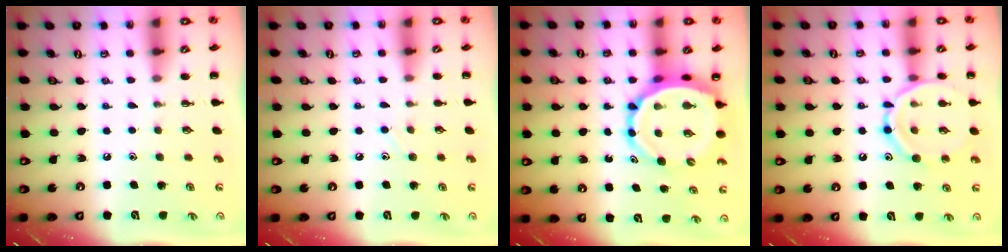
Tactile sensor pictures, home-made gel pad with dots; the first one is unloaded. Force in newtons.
{"total": 4.0, "press": 3.7, "slide": 1.5}
{"total": 11.0, "press": 10.4, "slide": 3.6}
{"total": 13.9, "press": 13.8, "slide": 1.2}